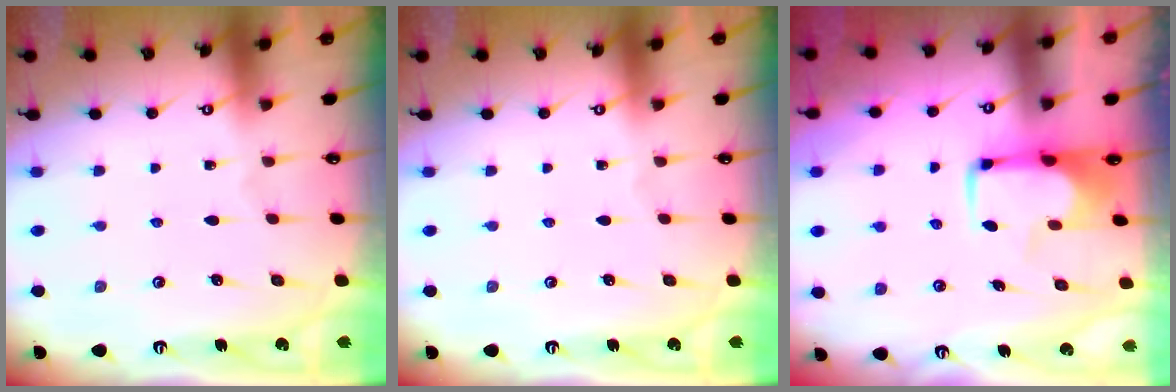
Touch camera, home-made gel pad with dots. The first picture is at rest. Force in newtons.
{"total": 0.0}
{"total": 1.7, "press": 1.6, "slide": 0.5}